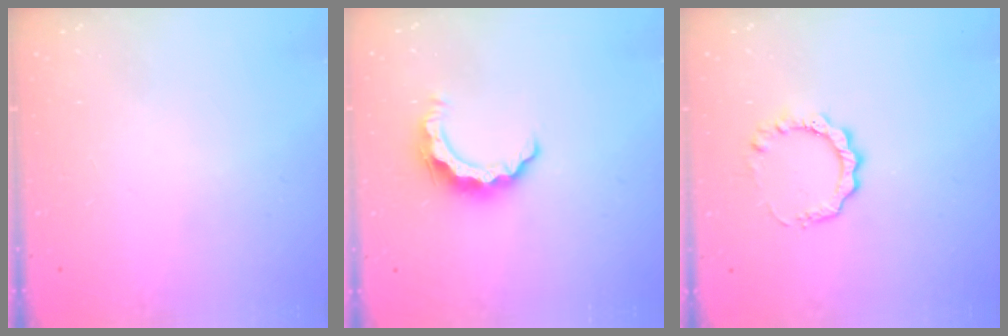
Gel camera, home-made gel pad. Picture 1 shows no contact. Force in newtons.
{"total": 8.3, "press": 8.3, "slide": 0.3}
{"total": 6.0, "press": 6.0, "slide": 0.4}